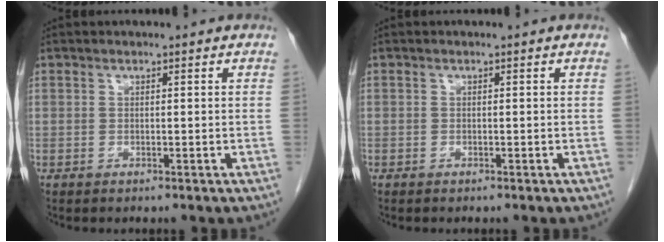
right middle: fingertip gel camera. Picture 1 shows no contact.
{"total": 0.0}